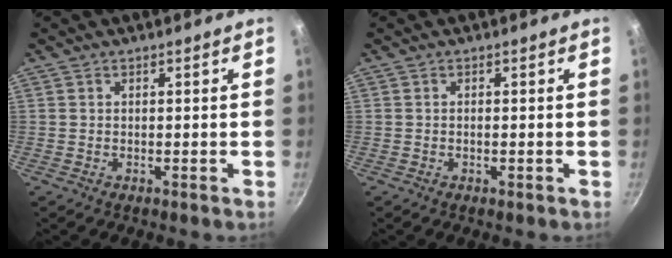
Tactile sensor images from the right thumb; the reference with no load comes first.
{"total": 0.6, "force": [-0.3, 0.2, 0.6], "torque": [-0.011, 0.003, -0.005]}